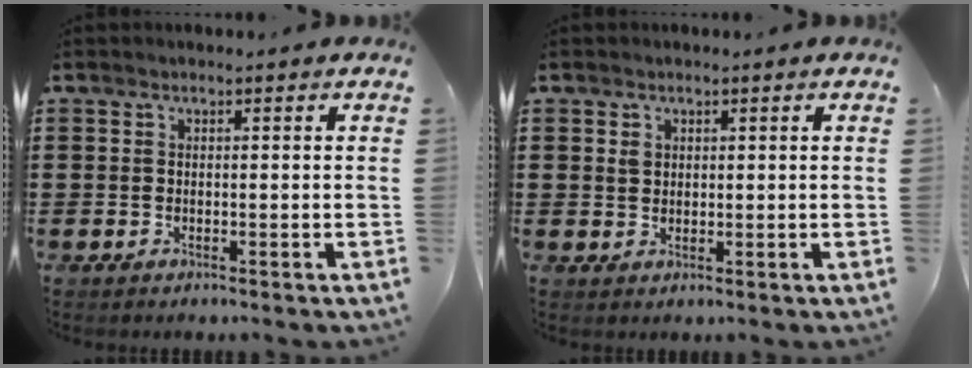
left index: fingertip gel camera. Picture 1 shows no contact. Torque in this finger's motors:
{"motor_torque": [0.76, -0.97, 0.01, 0.01]}